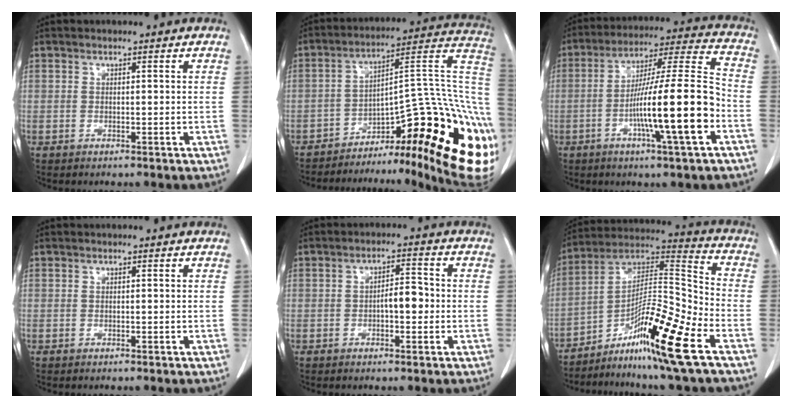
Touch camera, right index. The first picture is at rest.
{"total": 29.7, "force": [-14.3, 8.7, 24.5], "torque": [-0.220, 0.040, -0.185]}
{"total": 16.6, "force": [-5.2, 0.2, 15.8], "torque": [-0.266, 0.005, -0.090]}
{"total": 0.0}
{"total": 3.8, "force": [-0.7, 1.4, 3.5], "torque": [-0.054, 0.010, -0.011]}
{"total": 16.9, "force": [-8.9, 0.2, 14.3], "torque": [-0.261, -0.004, -0.155]}